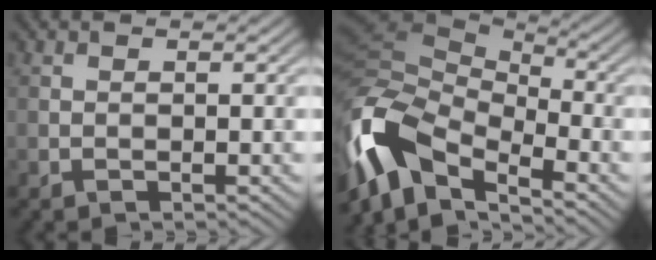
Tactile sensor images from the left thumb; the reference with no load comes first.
{"total": 13.3, "force": [-5.6, 7.4, 9.6], "torque": [-0.218, -0.002, -0.117]}